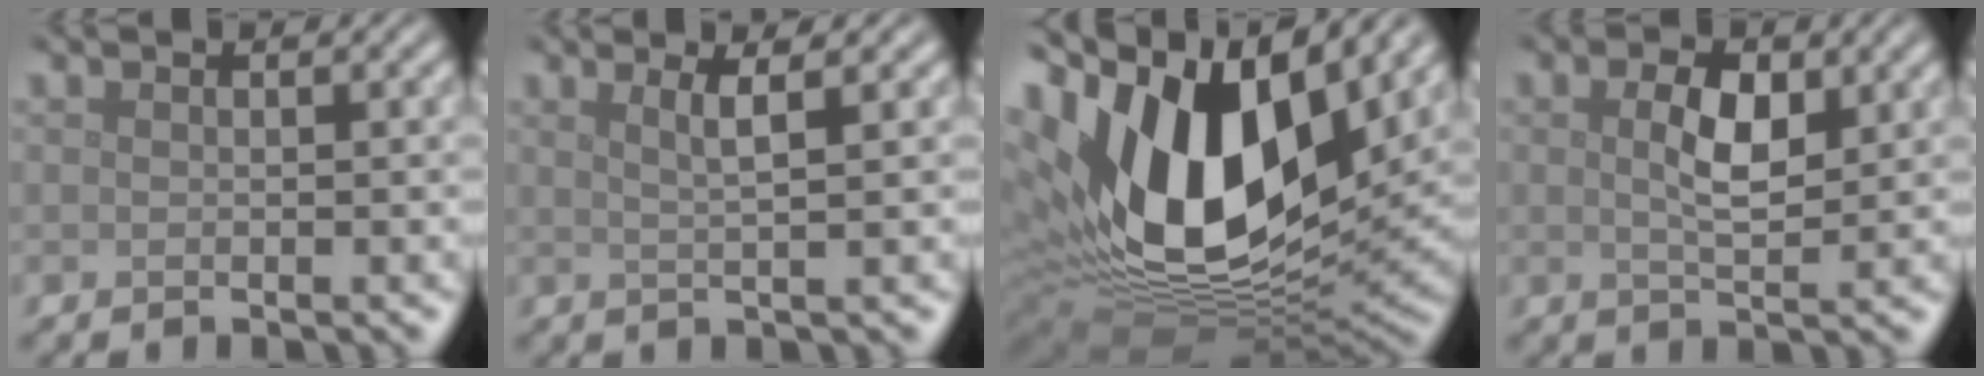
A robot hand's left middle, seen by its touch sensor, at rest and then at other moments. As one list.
[{"total": 2.2, "force": [1.0, 0.5, 1.9], "torque": [-0.027, 0.004, 0.011]}, {"total": 17.4, "force": [5.5, 10.1, 13.0], "torque": [-0.267, -0.003, 0.103]}, {"total": 3.3, "force": [0.9, 1.5, 2.8], "torque": [-0.059, 0.000, 0.019]}]